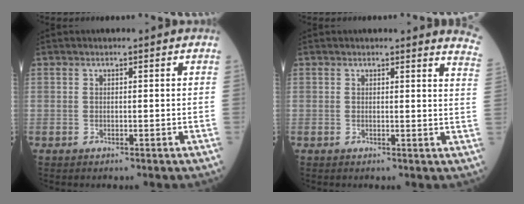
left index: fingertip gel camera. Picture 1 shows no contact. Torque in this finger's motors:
{"motor_torque": [-0.31, -0.36, 0.02, 0.01]}